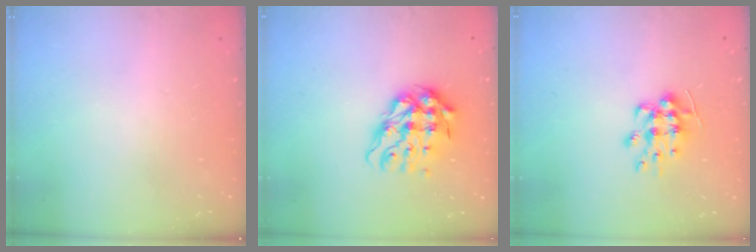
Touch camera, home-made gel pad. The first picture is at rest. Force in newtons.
{"total": 11.7, "press": 11.5, "slide": 1.9}
{"total": 8.8, "press": 8.8, "slide": 0.4}